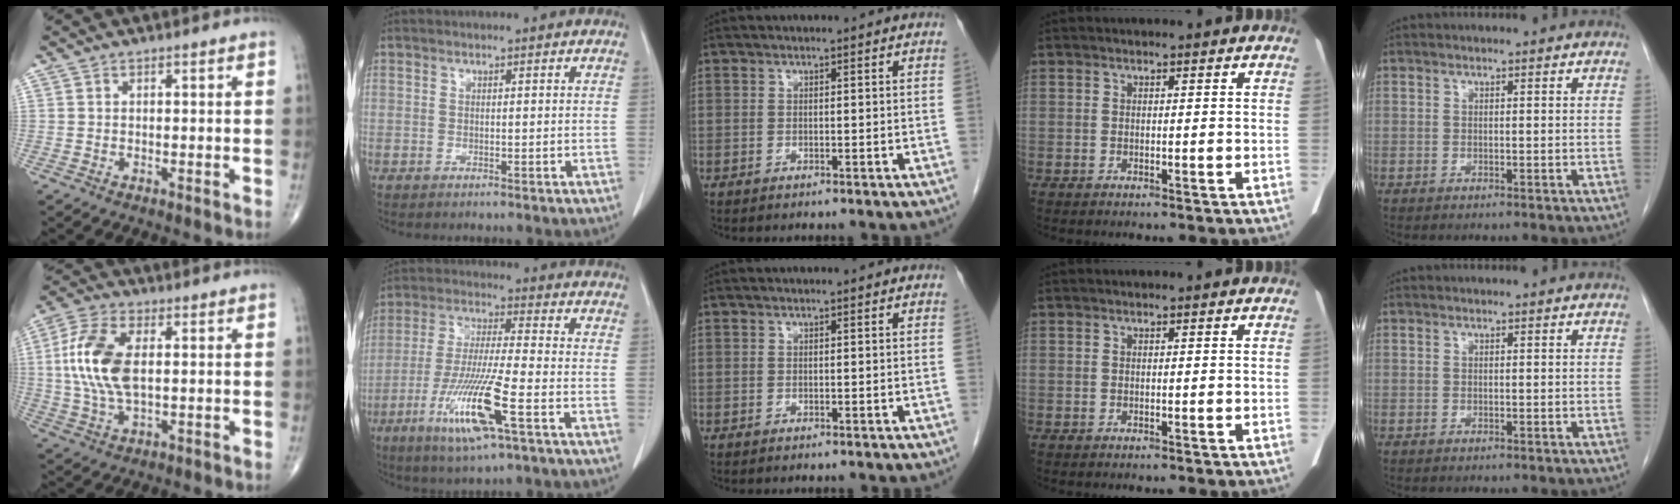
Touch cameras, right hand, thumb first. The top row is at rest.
{"thumb": {"total": 12.7, "force": [1.4, 6.4, 10.9], "torque": [-0.238, 0.005, 0.027]}, "index": {"total": 13.4, "force": [-5.6, 0.5, 12.2], "torque": [-0.248, -0.026, -0.103]}}